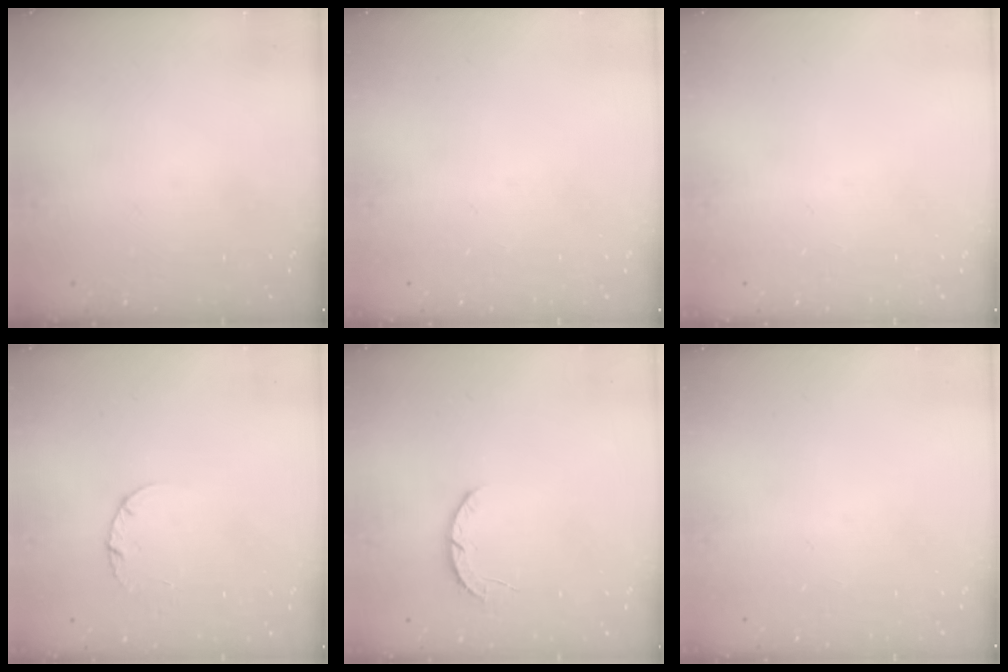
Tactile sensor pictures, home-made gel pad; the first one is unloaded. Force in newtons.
{"total": 0.0}
{"total": 0.0}
{"total": 2.5, "press": 2.5, "slide": 0.3}
{"total": 3.9, "press": 3.9, "slide": 0.4}
{"total": 0.0}